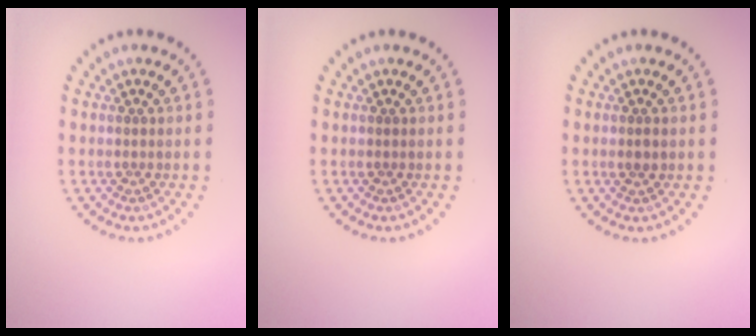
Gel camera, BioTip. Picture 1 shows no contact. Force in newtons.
{"total": 0.0}
{"total": 0.9, "press": 0.8, "slide": 0.4}